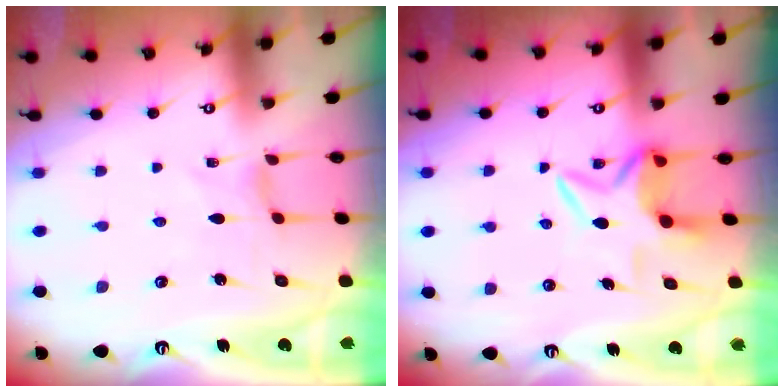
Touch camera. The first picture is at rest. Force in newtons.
{"total": 6.4, "press": 6.4, "slide": 0.7}